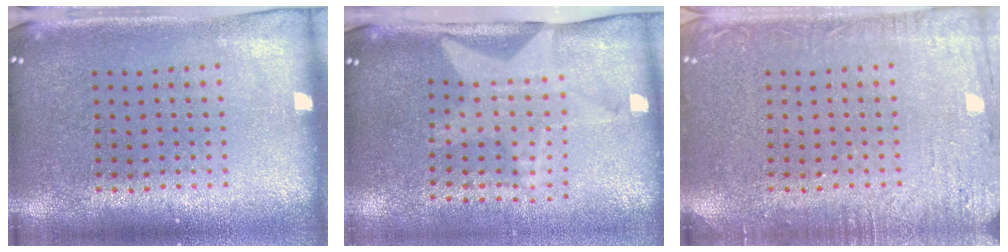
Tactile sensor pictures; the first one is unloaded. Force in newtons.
{"total": 2.1, "press": 1.5, "slide": 1.5}
{"total": 3.2, "press": 3.2, "slide": 0.4}